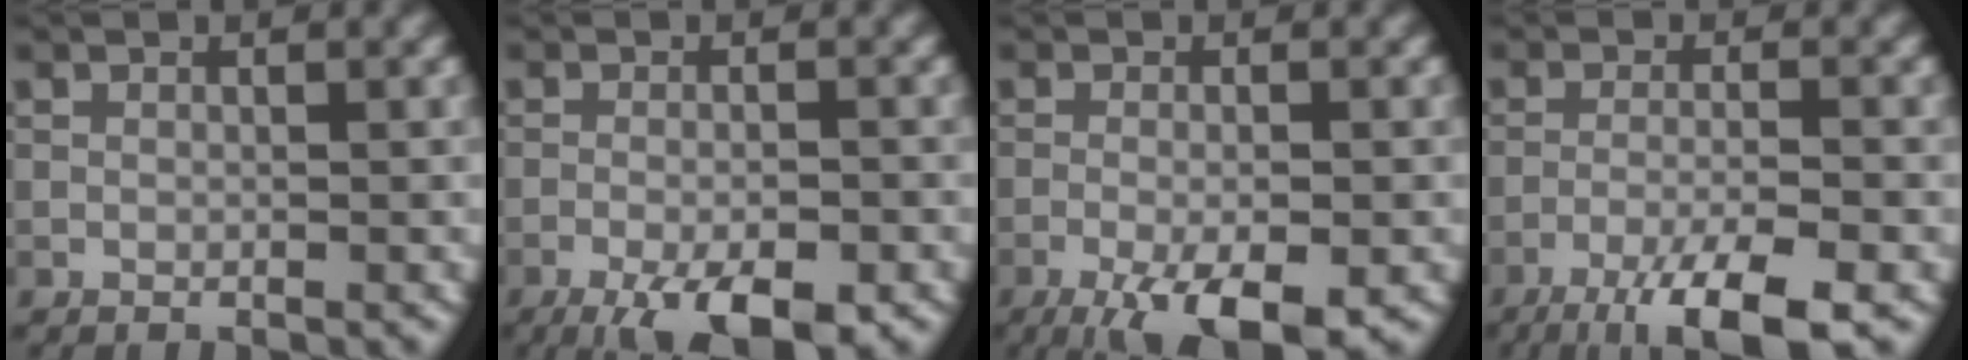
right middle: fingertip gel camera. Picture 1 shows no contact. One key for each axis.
{"total": 6.9, "fx": -4.3, "fy": 2.0, "fz": 5.1, "tx": -0.083, "ty": -0.019, "tz": -0.065}
{"total": 6.7, "fx": -3.6, "fy": 1.9, "fz": 5.4, "tx": -0.090, "ty": -0.010, "tz": -0.056}
{"total": 7.1, "fx": -4.6, "fy": 1.3, "fz": 5.3, "tx": -0.082, "ty": -0.004, "tz": -0.085}